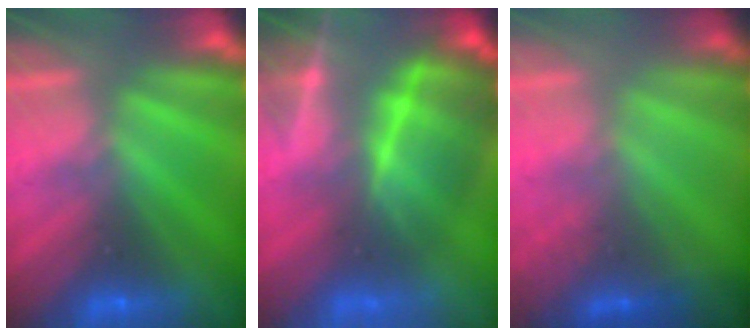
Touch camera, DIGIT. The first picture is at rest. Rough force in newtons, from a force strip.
{"total": 8.0}
{"total": 1.4}